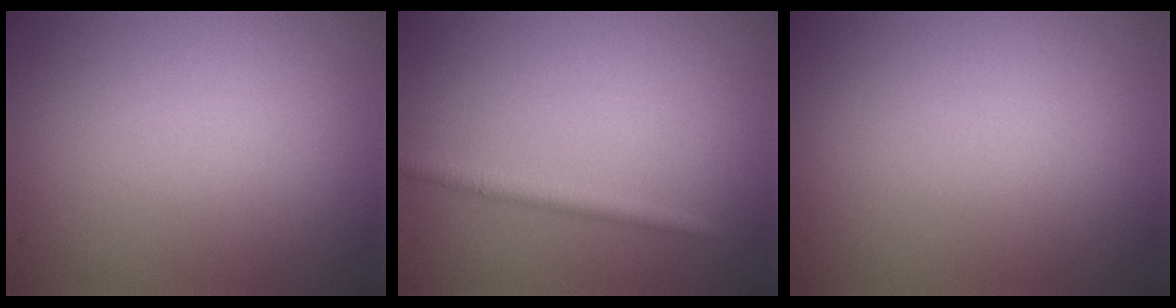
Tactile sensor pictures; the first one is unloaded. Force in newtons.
{"total": 1.9, "press": 1.8, "slide": 0.2}
{"total": 0.0}